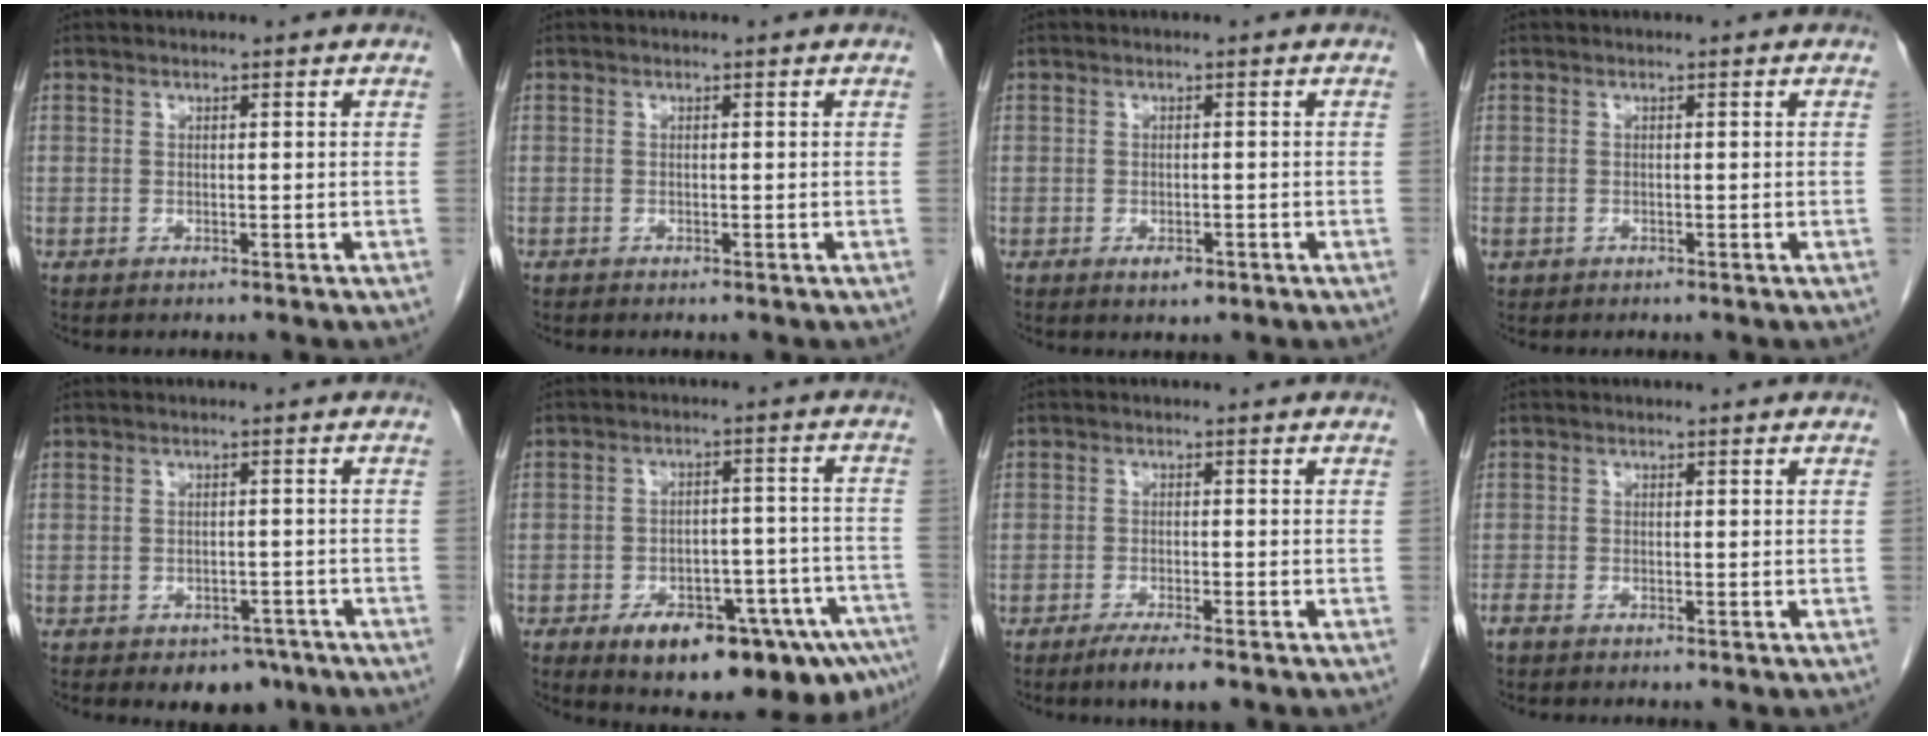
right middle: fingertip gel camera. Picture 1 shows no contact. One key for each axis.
{"total": 0.0}
{"total": 1.9, "fx": -1.1, "fy": 0.8, "fz": 1.4, "tx": -0.022, "ty": 0.000, "tz": -0.011}
{"total": 0.9, "fx": -0.4, "fy": 0.7, "fz": 0.4, "tx": -0.008, "ty": 0.002, "tz": -0.003}
{"total": 4.6, "fx": -3.2, "fy": 2.7, "fz": 1.8, "tx": -0.015, "ty": 0.004, "tz": -0.038}
{"total": 18.2, "fx": -11.6, "fy": 5.9, "fz": 12.7, "tx": -0.110, "ty": 0.027, "tz": -0.157}
{"total": 3.1, "fx": -2.4, "fy": 0.2, "fz": 2.0, "tx": -0.040, "ty": -0.006, "tz": -0.042}
{"total": 1.7, "fx": -1.3, "fy": 0.6, "fz": 0.8, "tx": -0.018, "ty": -0.004, "tz": -0.023}